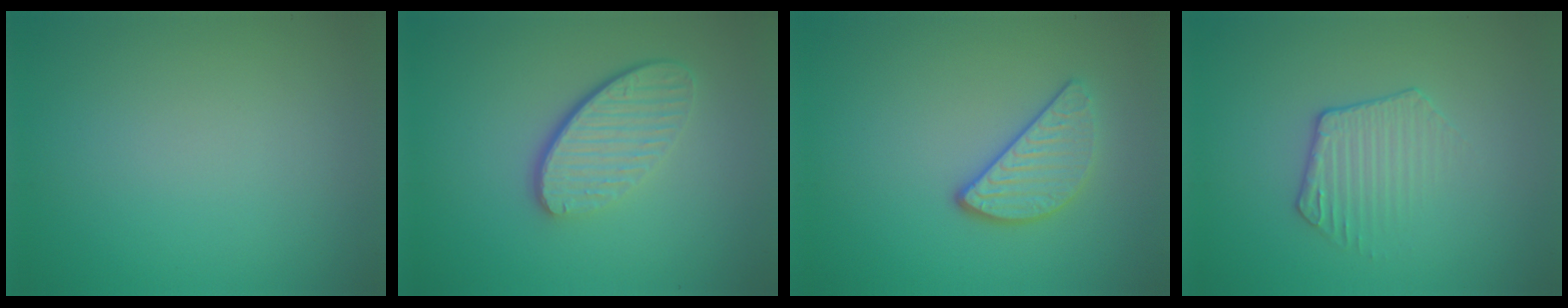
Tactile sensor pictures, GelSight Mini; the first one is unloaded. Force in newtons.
{"total": 4.4, "press": 3.0, "slide": 3.2}
{"total": 3.0, "press": 2.6, "slide": 1.3}
{"total": 2.1, "press": 1.5, "slide": 1.4}